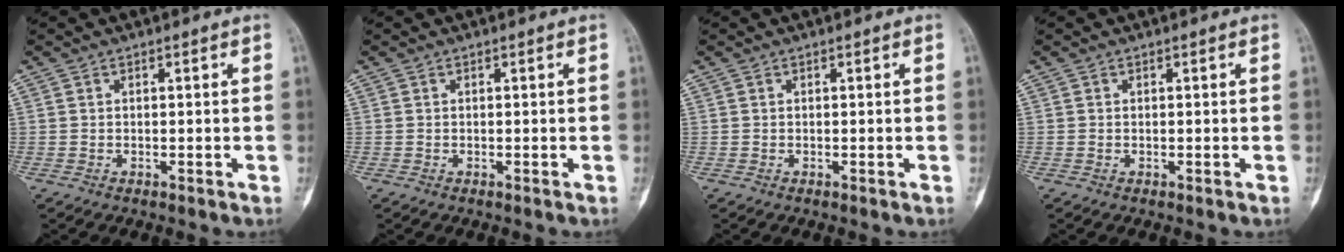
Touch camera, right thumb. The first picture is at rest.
{"total": 0.0}
{"total": 0.0}
{"total": 0.0}